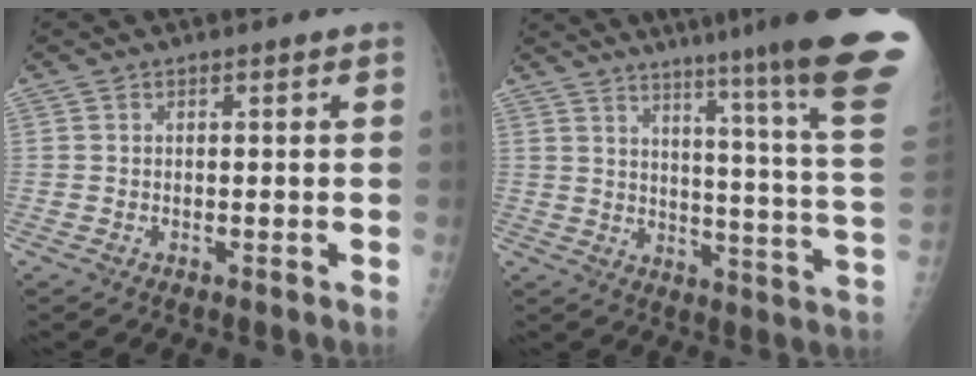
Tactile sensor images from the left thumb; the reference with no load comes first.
{"total": 26.8, "force": [20.1, -0.2, 17.8], "torque": [-0.206, -0.133, 0.259]}